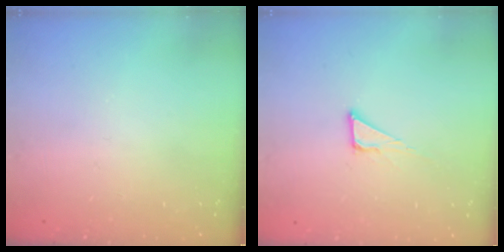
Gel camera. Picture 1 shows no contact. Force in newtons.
{"total": 3.3, "press": 3.3, "slide": 0.2}